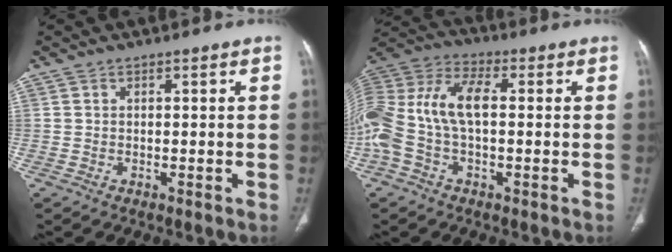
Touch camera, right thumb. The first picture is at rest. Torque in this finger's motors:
{"motor_torque": [1.57, 1.52, 0.91, 0.05, 0.24]}